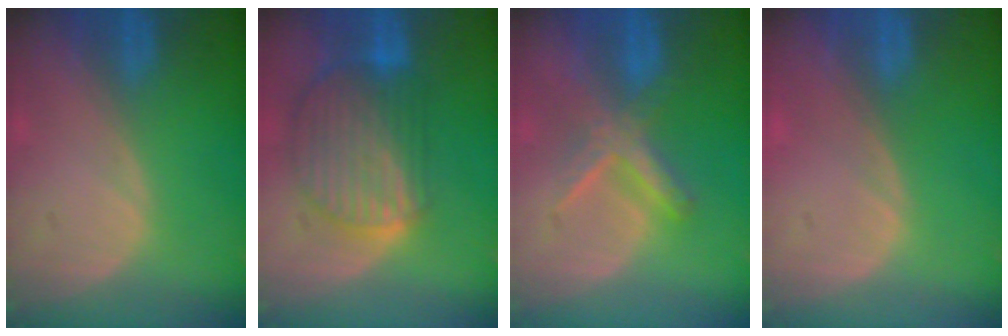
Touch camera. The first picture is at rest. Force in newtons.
{"total": 10.2, "press": 8.7, "slide": 5.3}
{"total": 5.5, "press": 5.5, "slide": 0.7}
{"total": 0.7, "press": 0.1, "slide": 0.7}